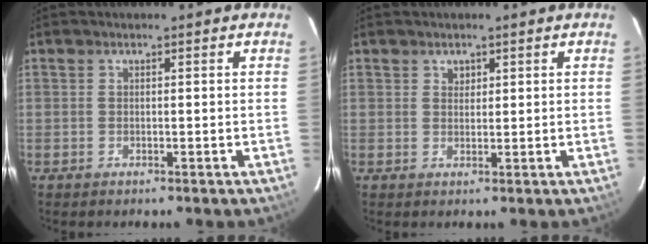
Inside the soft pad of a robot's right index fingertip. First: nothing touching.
{"total": 1.5, "force": [0.7, 1.2, 0.3], "torque": [-0.001, 0.006, 0.012]}